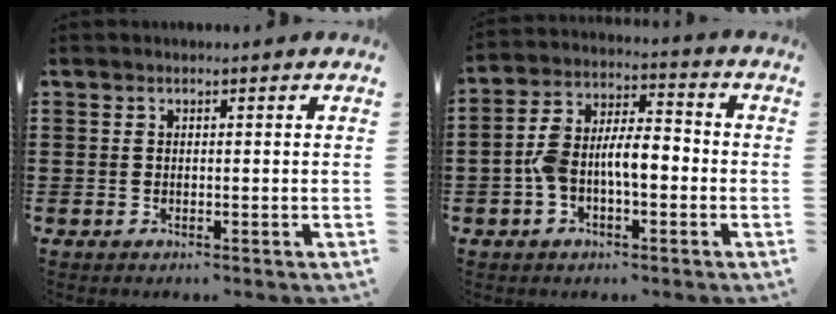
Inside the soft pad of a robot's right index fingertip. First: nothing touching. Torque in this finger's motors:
{"motor_torque": [1.11, -1.02, 0.67, 0.21]}